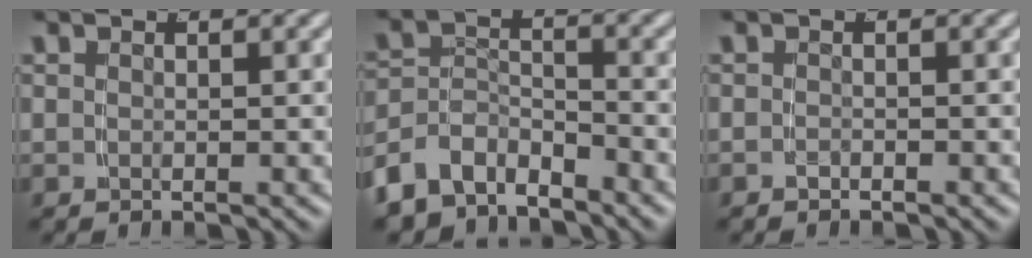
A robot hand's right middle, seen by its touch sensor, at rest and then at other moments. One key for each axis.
{"total": 5.7, "fx": -4.3, "fy": 3.3, "fz": 1.9, "tx": -0.043, "ty": -0.020, "tz": -0.070}
{"total": 0.8, "fx": -0.8, "fy": -0.1, "fz": -0.1, "tx": -0.001, "ty": -0.005, "tz": -0.011}